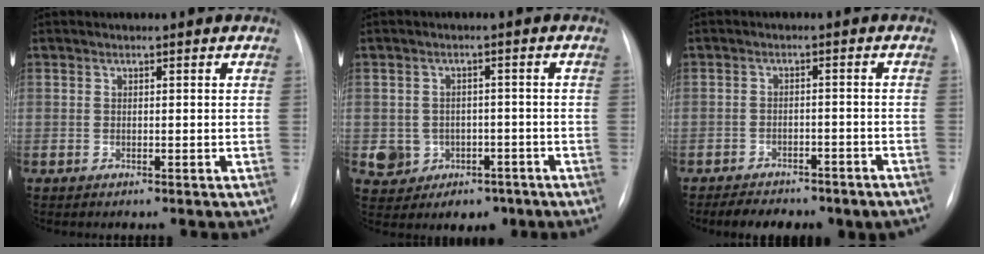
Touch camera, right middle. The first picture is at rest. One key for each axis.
{"total": 7.3, "fx": -2.8, "fy": 6.4, "fz": 2.1, "tx": -0.037, "ty": 0.016, "tz": -0.026}
{"total": 10.1, "fx": -8.2, "fy": 3.9, "fz": 4.3, "tx": -0.061, "ty": 0.012, "tz": -0.099}